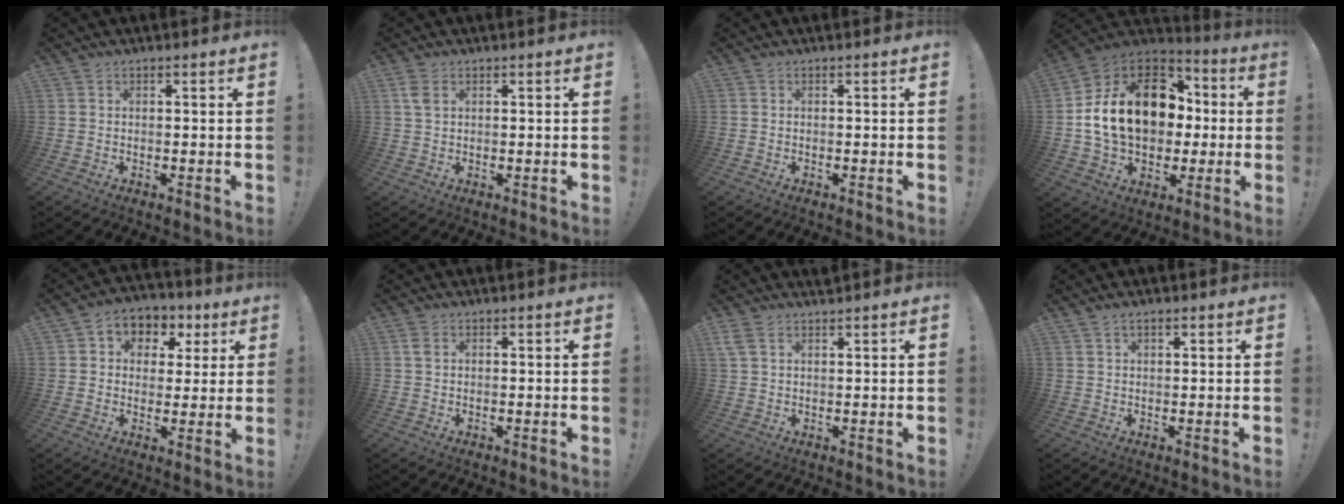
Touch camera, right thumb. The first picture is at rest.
{"total": 3.3, "force": [1.6, 1.8, 2.3], "torque": [-0.034, -0.004, 0.027]}
{"total": 0.0}
{"total": 22.8, "force": [2.4, 16.4, 15.7], "torque": [-0.263, 0.019, 0.067]}
{"total": 7.1, "force": [1.9, 6.4, 2.3], "torque": [-0.025, -0.010, 0.039]}
{"total": 2.0, "force": [1.0, 1.1, 1.3], "torque": [-0.021, -0.001, 0.016]}
{"total": 2.1, "force": [1.6, 0.5, 1.2], "torque": [-0.029, -0.002, 0.032]}
{"total": 1.9, "force": [1.2, 0.9, 1.2], "torque": [-0.020, -0.002, 0.021]}